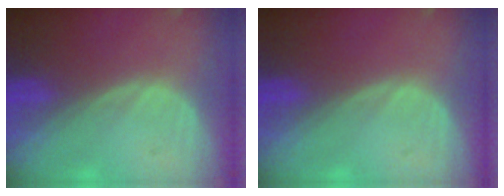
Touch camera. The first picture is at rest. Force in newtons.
{"total": 0.0}